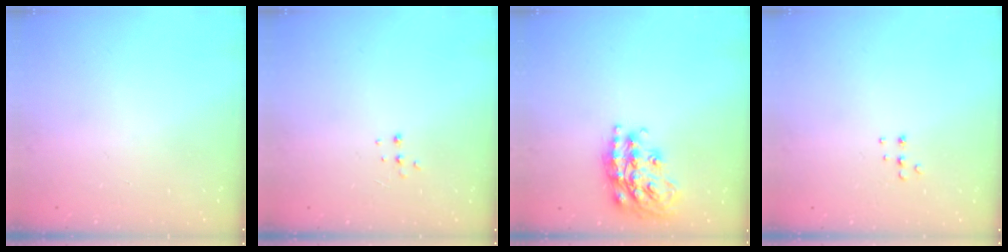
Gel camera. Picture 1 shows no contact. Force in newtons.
{"total": 4.6, "press": 4.5, "slide": 0.8}
{"total": 19.4, "press": 19.4, "slide": 1.4}
{"total": 4.4, "press": 4.4, "slide": 0.5}